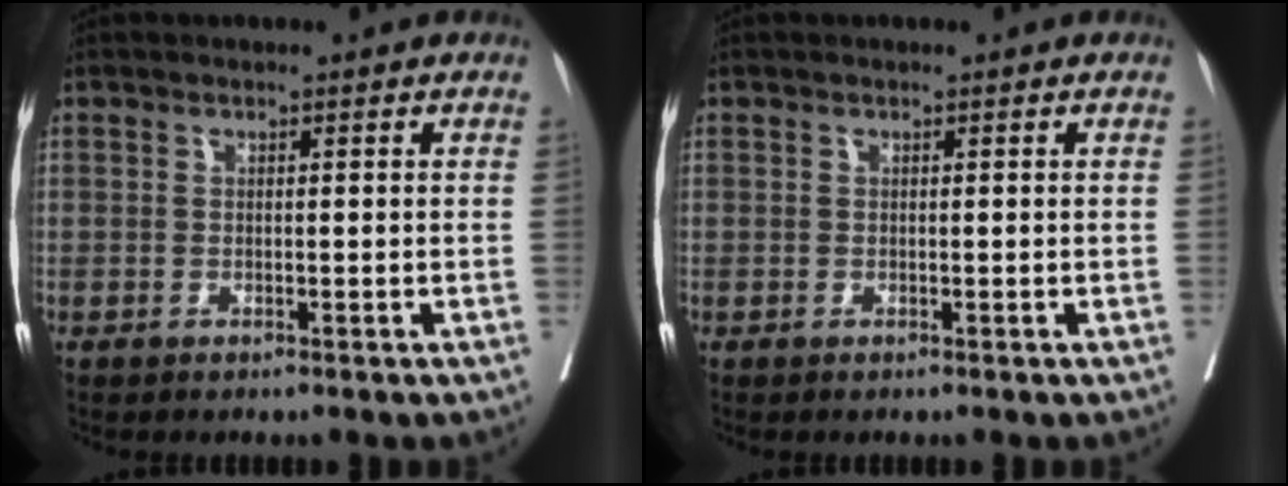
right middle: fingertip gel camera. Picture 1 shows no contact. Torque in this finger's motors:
{"motor_torque": [0.00, 0.00, 0.00, -0.01]}